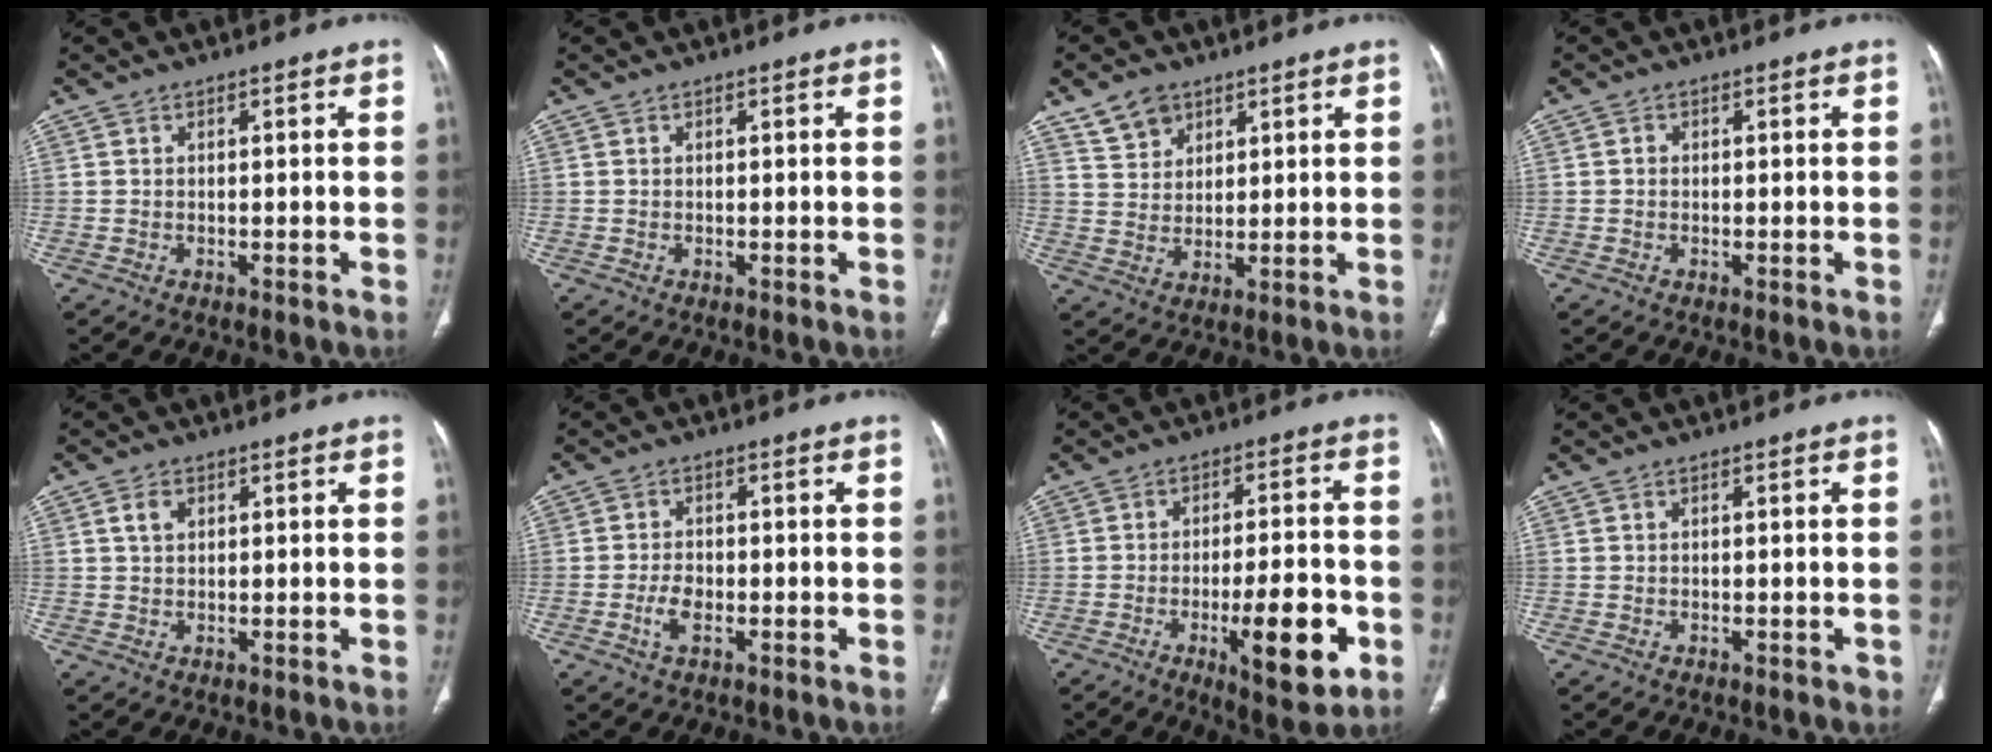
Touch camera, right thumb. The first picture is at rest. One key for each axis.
{"total": 0.0}
{"total": 6.0, "fx": 4.0, "fy": 4.0, "fz": 1.9, "tx": -0.015, "ty": -0.022, "tz": 0.082}
{"total": 0.6, "fx": -0.1, "fy": 0.6, "fz": 0.2, "tx": 0.000, "ty": 0.002, "tz": -0.005}
{"total": 2.6, "fx": 0.9, "fy": 1.7, "fz": 1.7, "tx": -0.027, "ty": 0.002, "tz": 0.017}
{"total": 3.6, "fx": -1.2, "fy": 1.9, "fz": 2.7, "tx": -0.055, "ty": 0.007, "tz": -0.022}
{"total": 13.4, "fx": -4.7, "fy": 4.0, "fz": 11.9, "tx": -0.166, "ty": 0.015, "tz": -0.064}
{"total": 0.5, "fx": -0.2, "fy": 0.3, "fz": 0.4, "tx": -0.005, "ty": 0.000, "tz": -0.003}